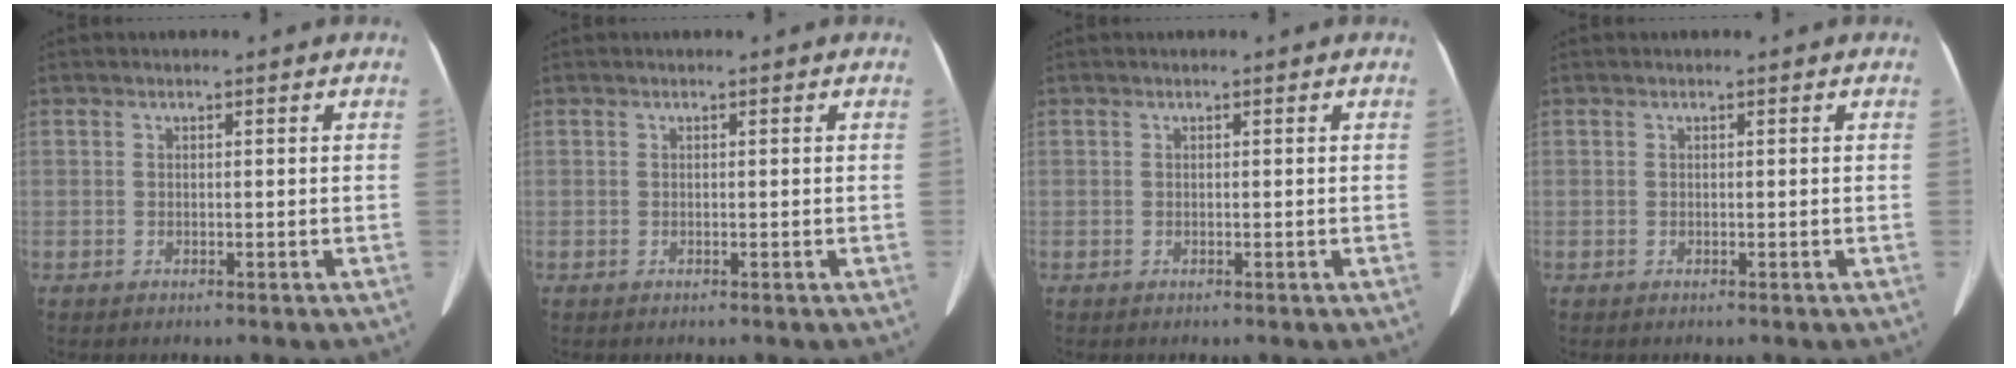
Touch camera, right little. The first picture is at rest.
{"total": 0.0}
{"total": 0.0}
{"total": 0.0}